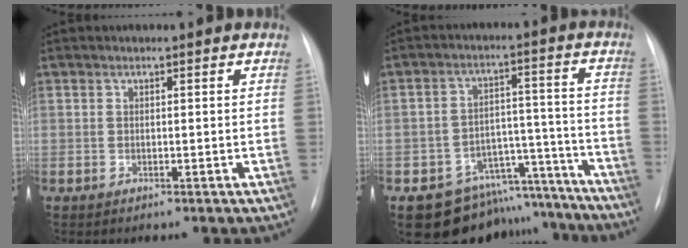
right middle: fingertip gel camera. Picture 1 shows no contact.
{"total": 13.3, "force": [-11.6, 6.5, 1.4], "torque": [0.004, 0.069, -0.156]}